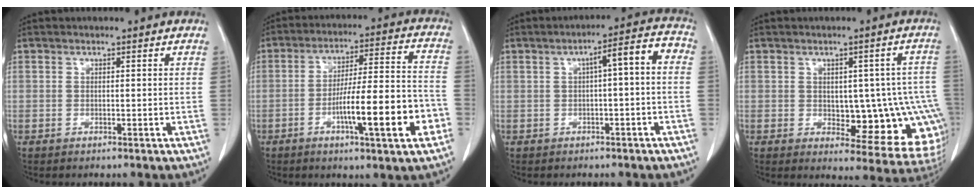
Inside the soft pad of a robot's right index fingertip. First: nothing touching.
{"total": 14.9, "force": [-5.3, 1.3, 13.9], "torque": [-0.223, 0.006, -0.080]}
{"total": 6.0, "force": [0.0, 1.0, 5.9], "torque": [-0.081, 0.029, -0.003]}
{"total": 13.3, "force": [-1.9, 6.3, 11.6], "torque": [-0.094, 0.020, -0.006]}